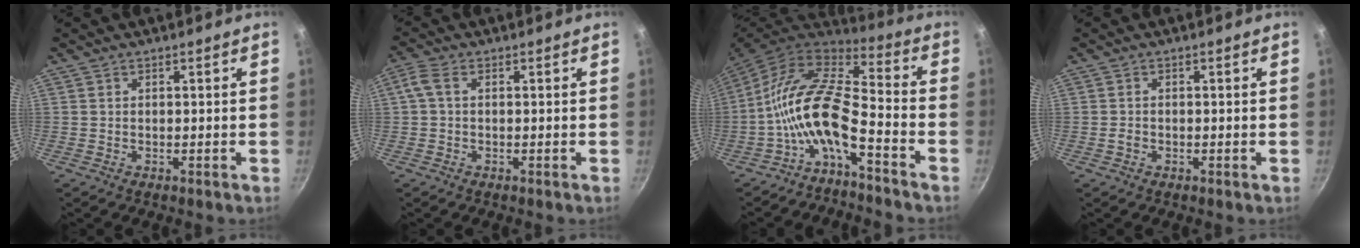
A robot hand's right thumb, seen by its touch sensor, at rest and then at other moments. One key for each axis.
{"total": 3.1, "fx": 0.3, "fy": 1.8, "fz": 2.5, "tx": -0.059, "ty": 0.012, "tz": 0.002}
{"total": 13.2, "fx": -5.5, "fy": 4.8, "fz": 11.0, "tx": -0.211, "ty": 0.064, "tz": -0.124}
{"total": 0.9, "fx": -0.4, "fy": 0.7, "fz": 0.5, "tx": -0.011, "ty": 0.003, "tz": -0.009}